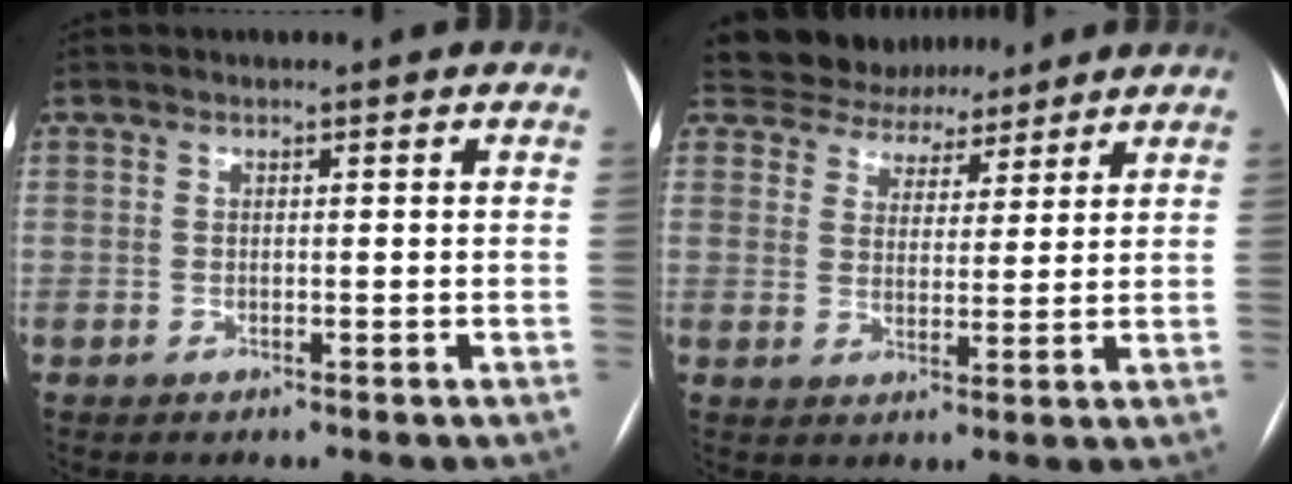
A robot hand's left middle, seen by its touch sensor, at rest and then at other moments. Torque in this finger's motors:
{"motor_torque": [0.11, -0.23, 0.02, -0.01]}